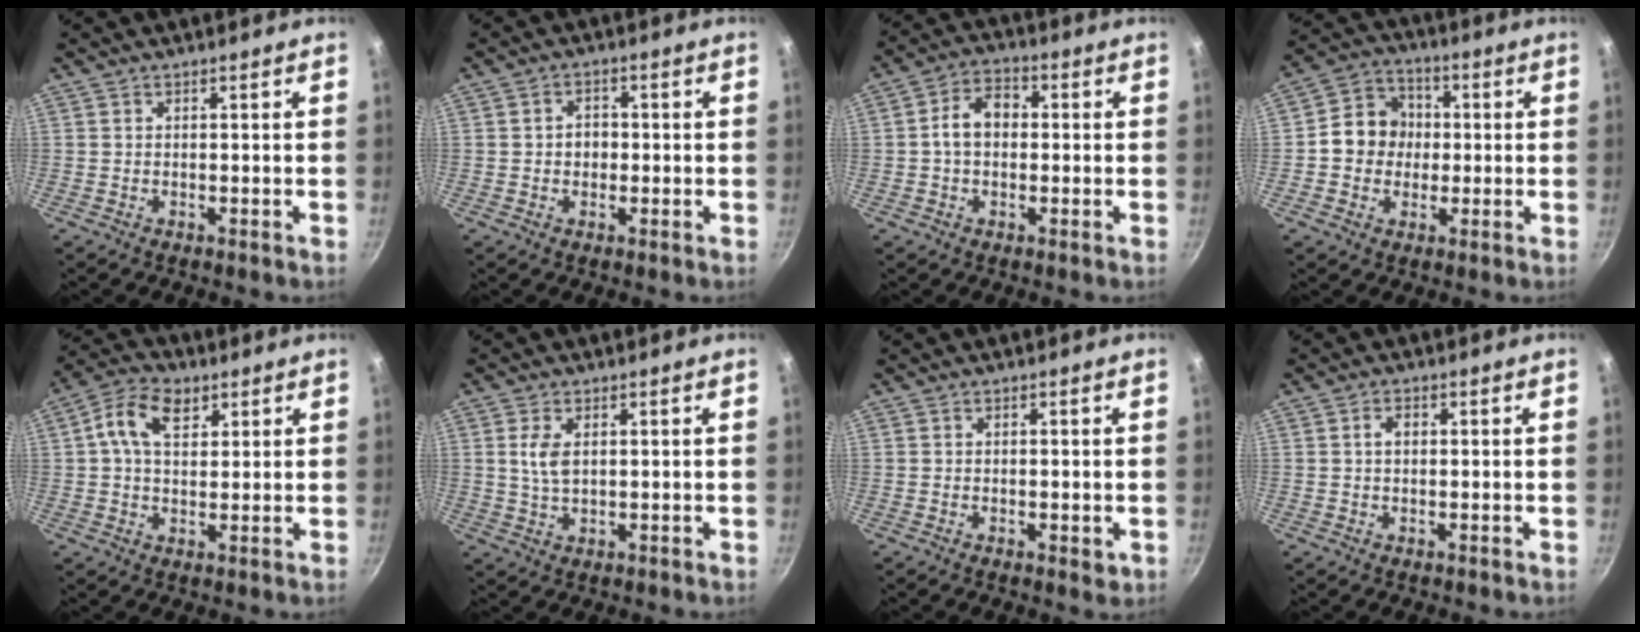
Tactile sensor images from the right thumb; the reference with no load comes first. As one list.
[{"total": 3.2, "force": [-0.2, 2.7, 1.8], "torque": [-0.008, 0.008, -0.006]}, {"total": 7.3, "force": [0.2, 5.3, 5.0], "torque": [-0.065, 0.023, -0.009]}, {"total": 10.0, "force": [-0.1, 8.9, 4.4], "torque": [-0.035, 0.020, -0.020]}, {"total": 9.1, "force": [3.2, 5.8, 6.2], "torque": [-0.097, 0.005, 0.045]}, {"total": 4.3, "force": [0.9, 2.4, 3.4], "torque": [-0.065, -0.004, 0.020]}, {"total": 2.2, "force": [-0.4, 1.1, 1.9], "torque": [-0.026, -0.004, -0.005]}, {"total": 1.9, "force": [0.2, 1.3, 1.3], "torque": [-0.017, 0.005, 0.002]}]